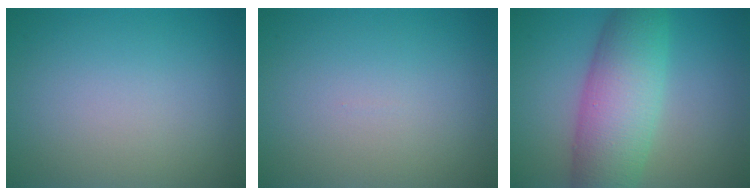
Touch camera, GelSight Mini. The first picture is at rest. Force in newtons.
{"total": 0.0}
{"total": 8.1, "press": 8.1, "slide": 0.1}